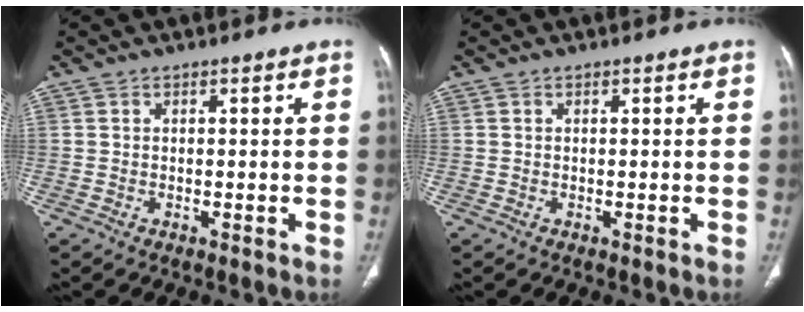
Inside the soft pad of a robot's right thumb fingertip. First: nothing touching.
{"total": 0.0}